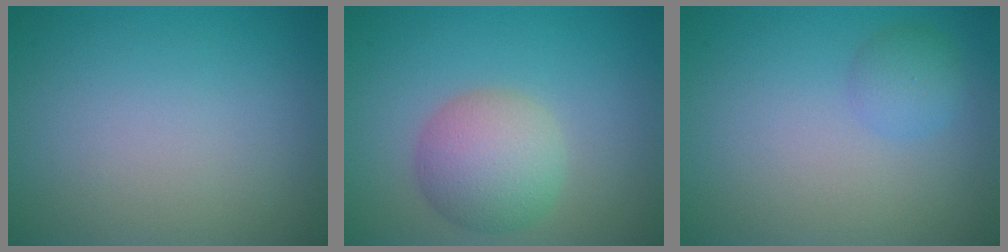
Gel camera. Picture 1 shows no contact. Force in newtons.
{"total": 4.8, "press": 4.8, "slide": 0.1}
{"total": 1.8, "press": 1.8, "slide": 0.0}